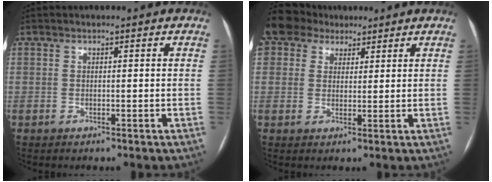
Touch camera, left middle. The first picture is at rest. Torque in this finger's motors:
{"motor_torque": [0.72, -0.71, 1.06, 0.21]}